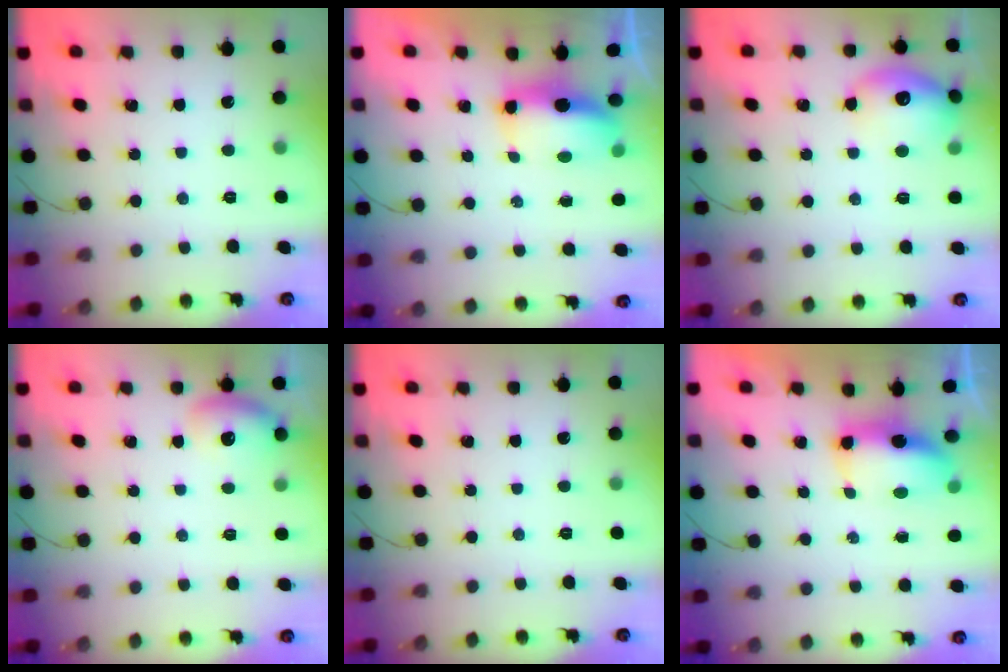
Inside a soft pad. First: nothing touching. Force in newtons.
{"total": 10.2, "press": 8.2, "slide": 6.1}
{"total": 15.0, "press": 14.9, "slide": 1.2}
{"total": 10.2, "press": 9.3, "slide": 4.3}
{"total": 0.0}
{"total": 8.0, "press": 7.7, "slide": 1.8}